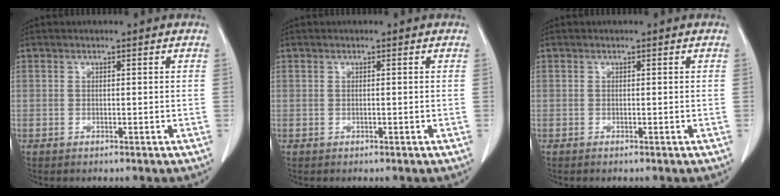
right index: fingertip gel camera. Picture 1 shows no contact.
{"total": 0.0}
{"total": 0.0}